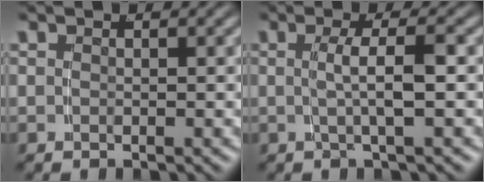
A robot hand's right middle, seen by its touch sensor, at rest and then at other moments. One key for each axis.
{"total": 2.9, "fx": -0.2, "fy": -0.3, "fz": 2.9, "tx": -0.047, "ty": 0.003, "tz": -0.001}